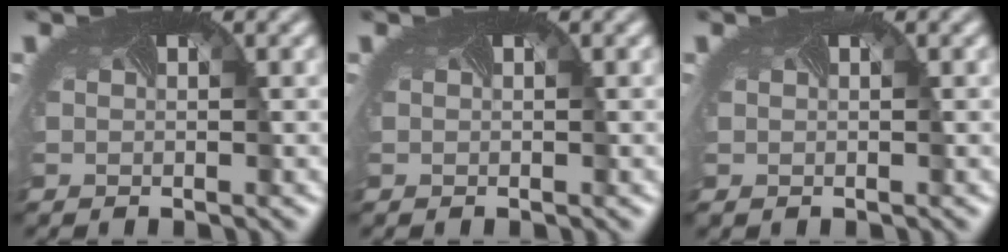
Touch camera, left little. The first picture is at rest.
{"total": 0.0}
{"total": 0.0}